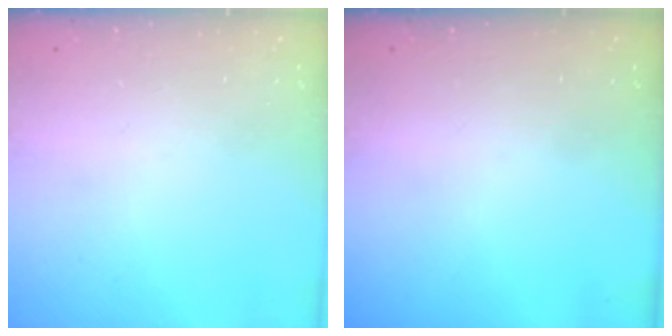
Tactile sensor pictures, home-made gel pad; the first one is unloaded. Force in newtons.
{"total": 0.0}